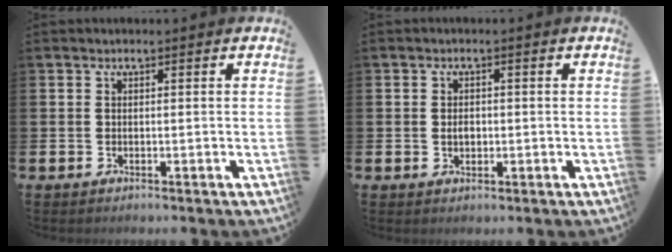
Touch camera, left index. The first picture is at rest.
{"total": 1.7, "force": [-0.1, 1.2, 1.2], "torque": [-0.012, 0.004, -0.006]}